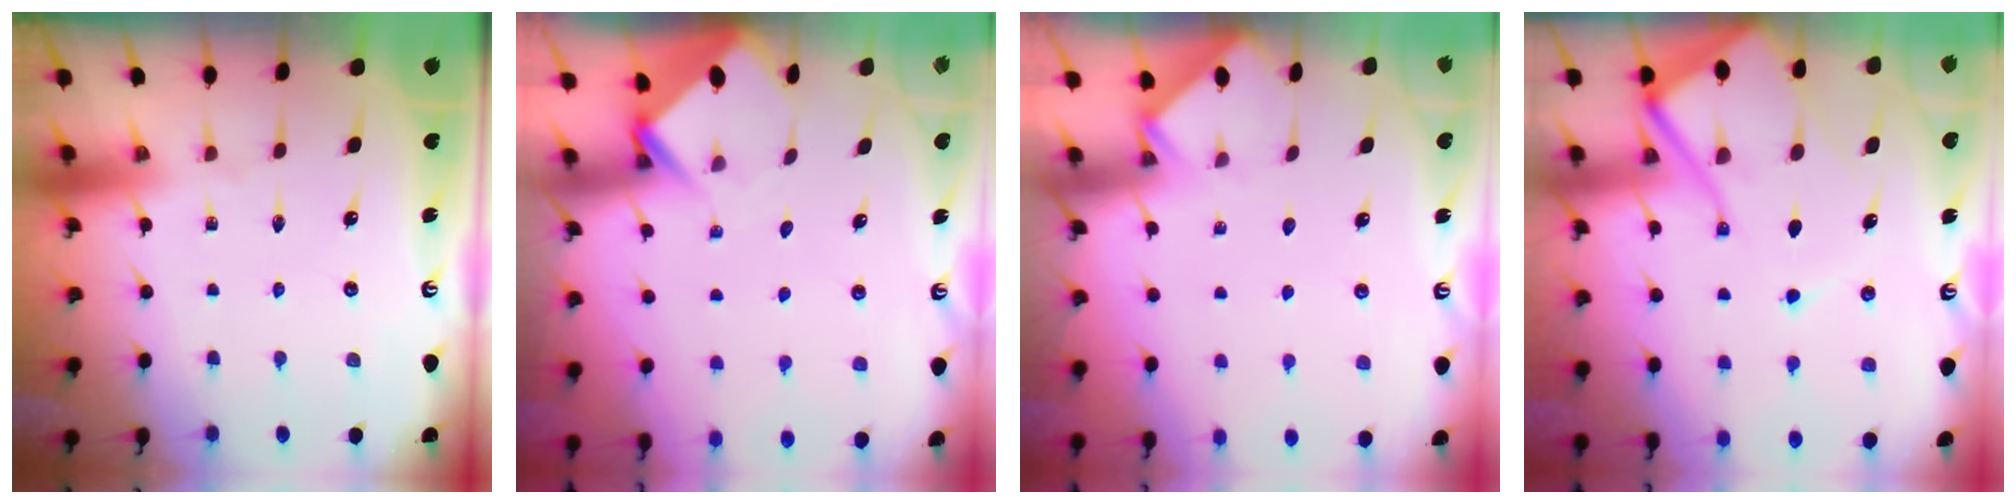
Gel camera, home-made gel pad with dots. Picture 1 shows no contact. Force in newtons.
{"total": 3.9, "press": 3.9, "slide": 0.1}
{"total": 2.5, "press": 2.5, "slide": 0.4}
{"total": 13.7, "press": 13.6, "slide": 1.6}